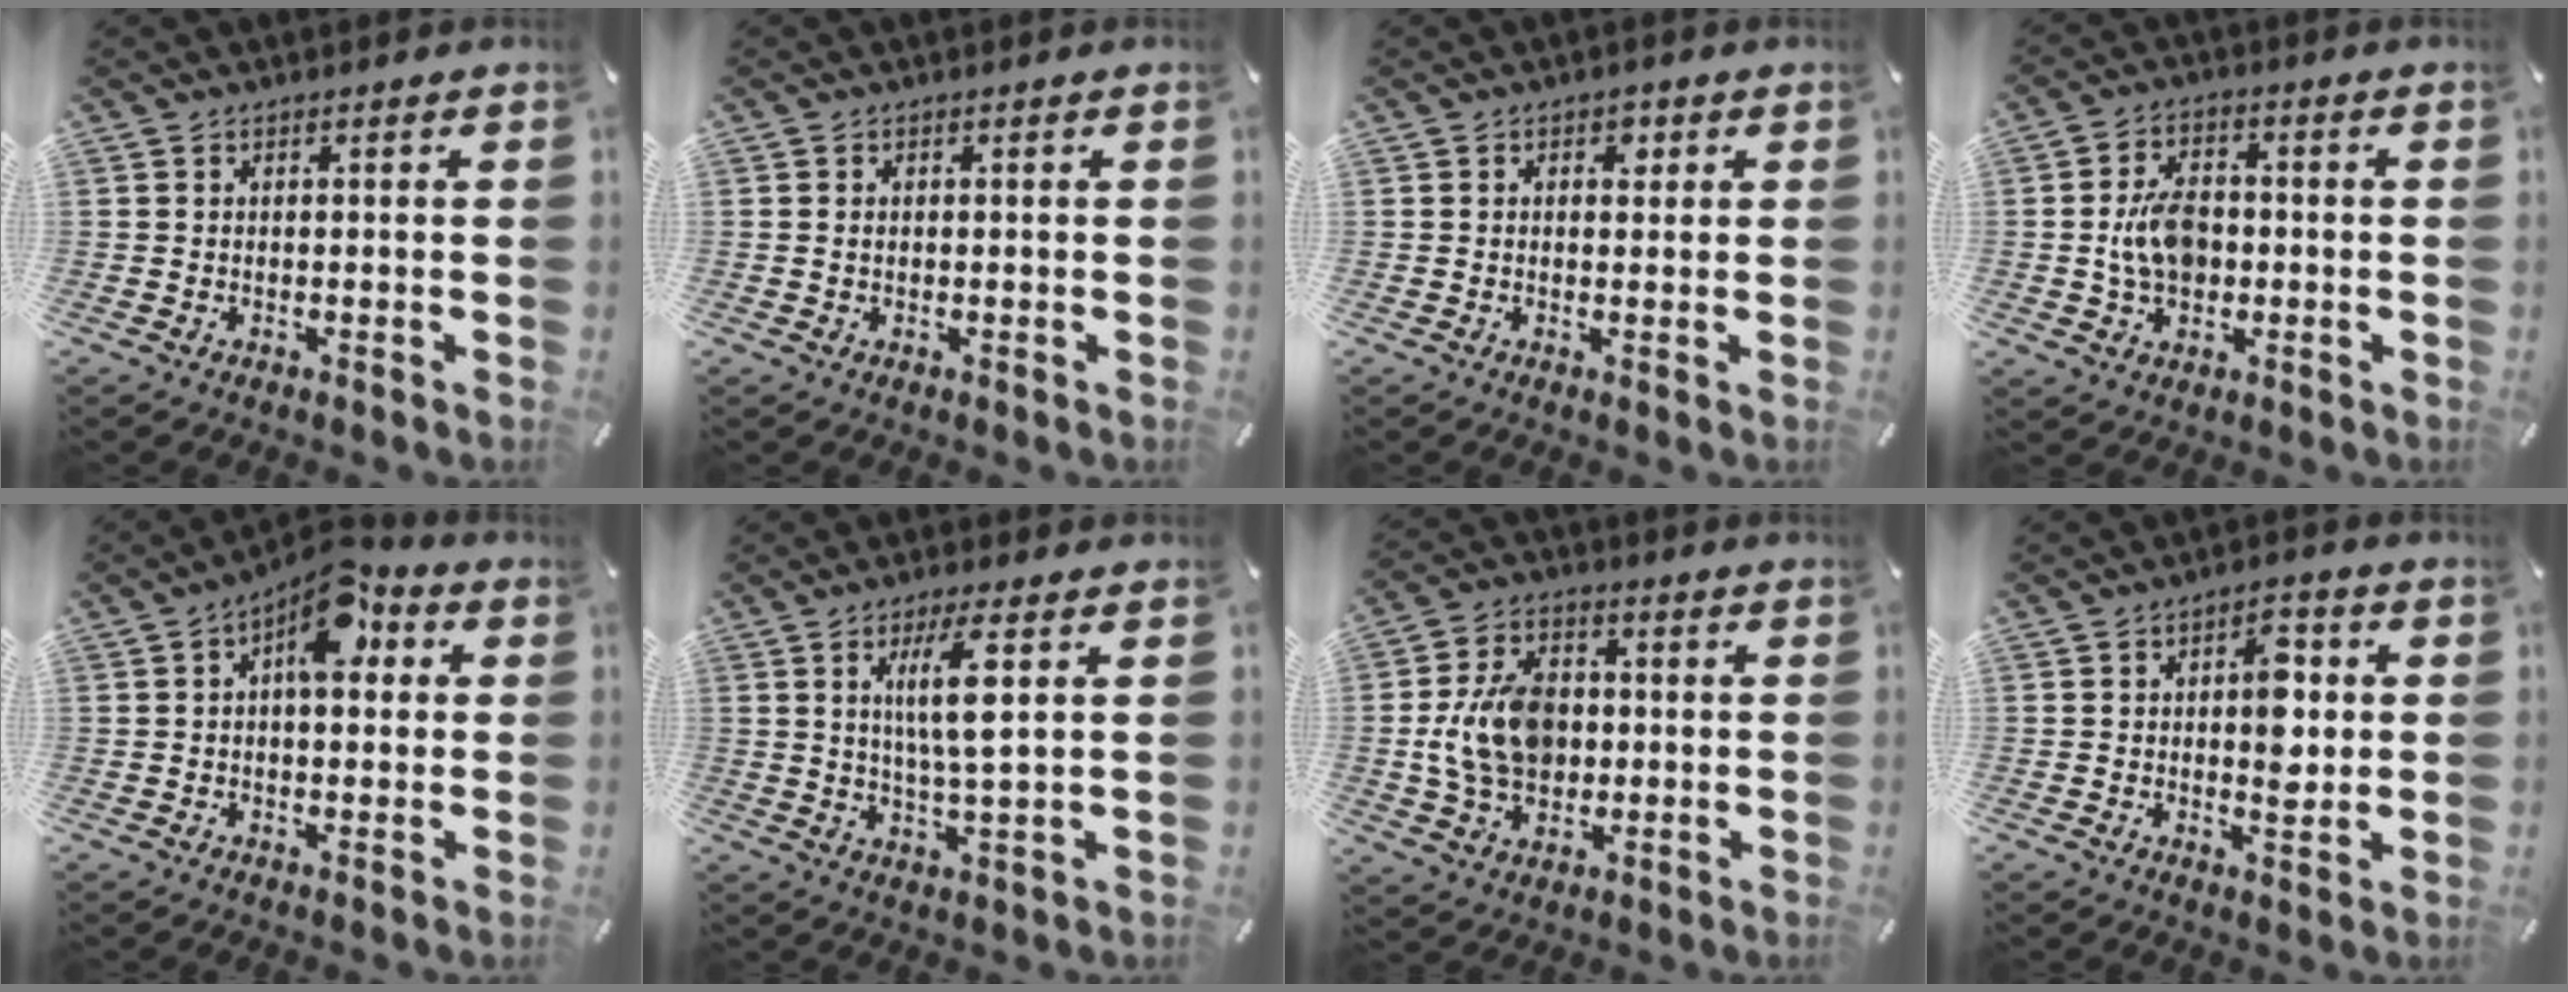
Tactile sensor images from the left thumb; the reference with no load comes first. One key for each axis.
{"total": 0.9, "fx": 0.0, "fy": 0.7, "fz": 0.6, "tx": -0.014, "ty": 0.003, "tz": -0.002}
{"total": 2.2, "fx": 0.7, "fy": 1.6, "fz": 1.3, "tx": -0.006, "ty": -0.002, "tz": 0.005}
{"total": 8.8, "fx": -0.7, "fy": 6.5, "fz": 6.0, "tx": -0.103, "ty": 0.004, "tz": -0.016}
{"total": 10.4, "fx": 4.1, "fy": 5.4, "fz": 7.9, "tx": -0.099, "ty": -0.021, "tz": 0.066}
{"total": 9.5, "fx": 2.8, "fy": 1.8, "fz": 8.9, "tx": -0.176, "ty": -0.009, "tz": 0.036}
{"total": 12.9, "fx": -0.3, "fy": 9.9, "fz": 8.2, "tx": -0.158, "ty": 0.012, "tz": -0.004}
{"total": 8.7, "fx": 0.8, "fy": 4.9, "fz": 7.1, "tx": -0.084, "ty": -0.003, "tz": 0.008}